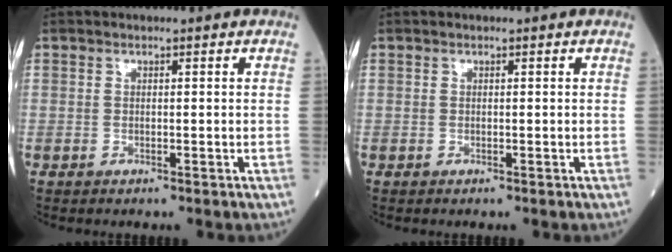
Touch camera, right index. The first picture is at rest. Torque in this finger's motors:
{"motor_torque": [0.00, 0.00, -0.02, 0.00]}